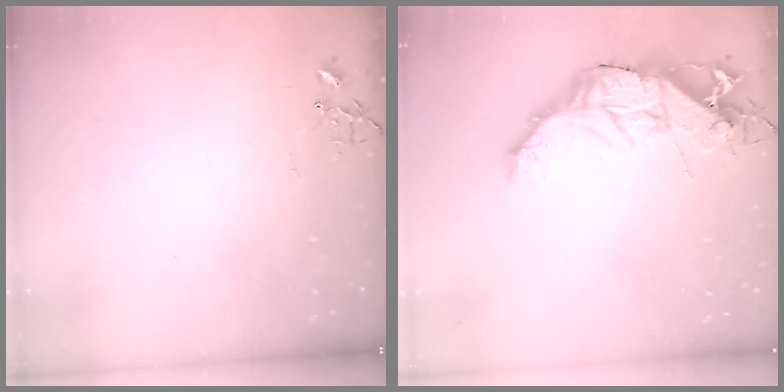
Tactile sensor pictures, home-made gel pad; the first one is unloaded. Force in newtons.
{"total": 17.7, "press": 17.6, "slide": 1.5}